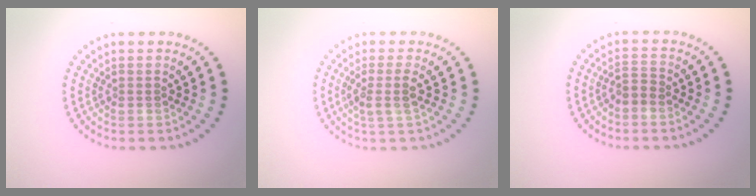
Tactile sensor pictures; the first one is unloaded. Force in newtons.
{"total": 1.9, "press": 1.5, "slide": 1.1}
{"total": 1.5, "press": 1.2, "slide": 0.9}